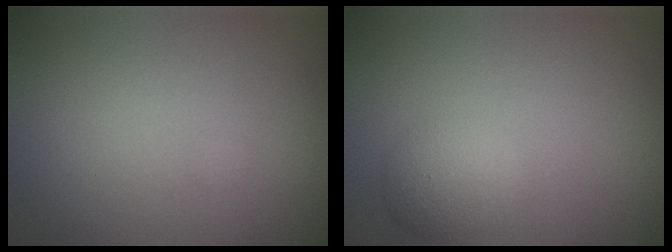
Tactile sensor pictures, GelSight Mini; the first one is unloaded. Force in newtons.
{"total": 2.7, "press": 2.7, "slide": 0.1}